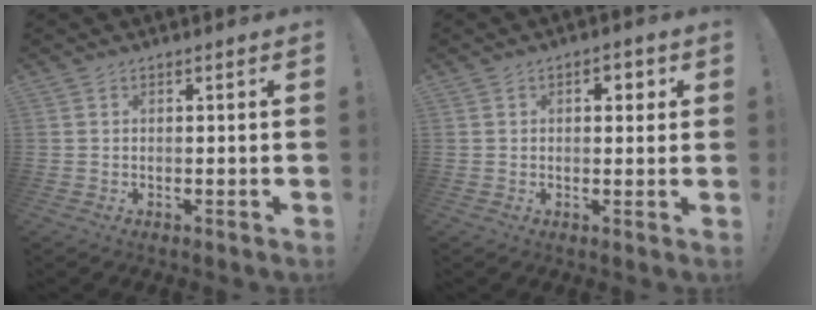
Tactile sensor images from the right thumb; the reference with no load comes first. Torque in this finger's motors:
{"motor_torque": [0.31, 1.29, 0.62, 0.05, 0.01]}